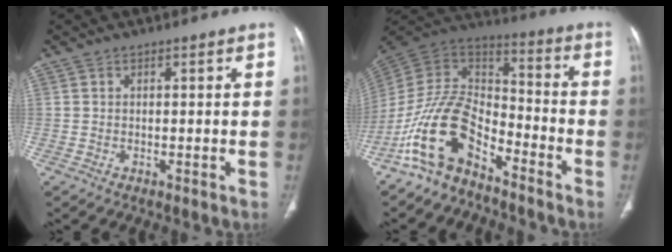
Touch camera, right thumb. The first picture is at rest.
{"total": 15.3, "force": [-9.7, 7.7, 9.0], "torque": [-0.151, 0.090, -0.194]}